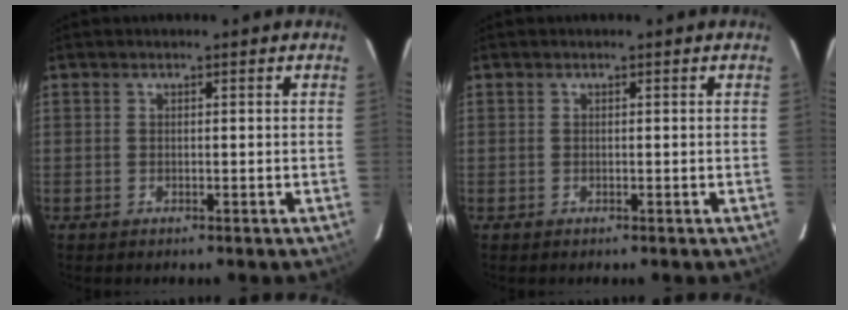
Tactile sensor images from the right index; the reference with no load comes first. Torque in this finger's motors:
{"motor_torque": [0.00, 0.00, 0.03, 0.00]}